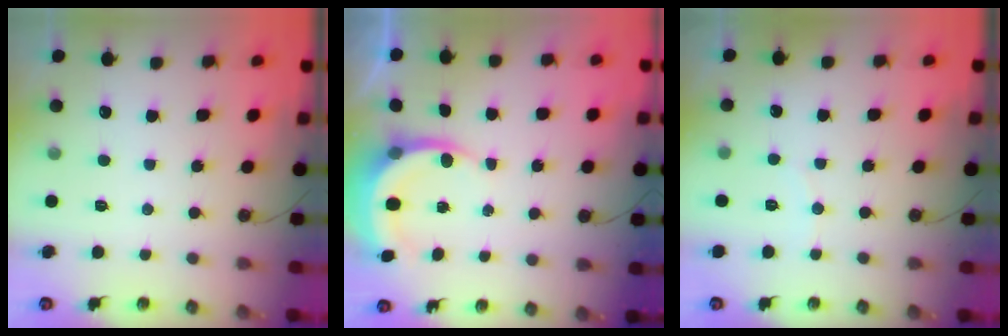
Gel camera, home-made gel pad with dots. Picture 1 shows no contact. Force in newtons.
{"total": 4.3, "press": 4.3, "slide": 0.1}
{"total": 2.6, "press": 2.6, "slide": 0.3}